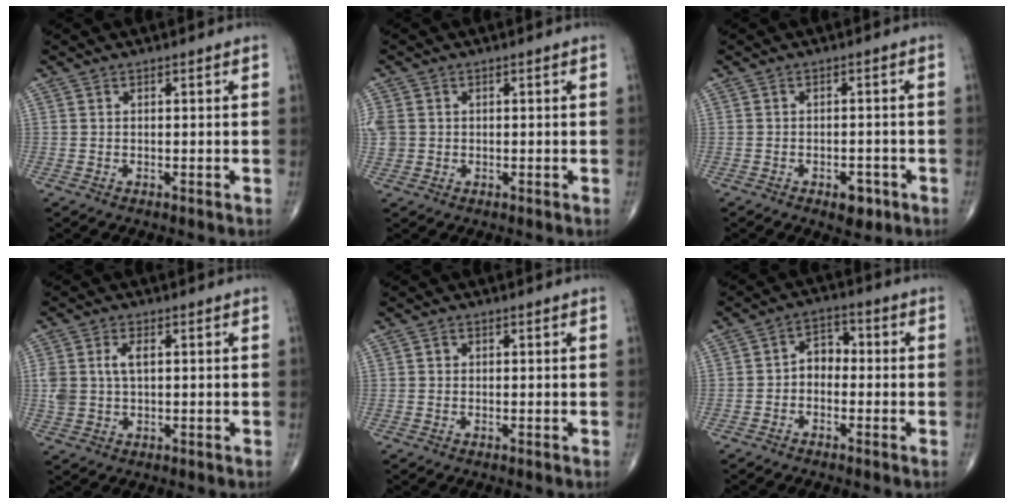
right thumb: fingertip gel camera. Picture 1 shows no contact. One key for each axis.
{"total": 5.0, "fx": 0.5, "fy": 4.3, "fz": 2.5, "tx": -0.067, "ty": 0.007, "tz": 0.016}
{"total": 3.8, "fx": -2.0, "fy": 2.1, "fz": 2.5, "tx": -0.022, "ty": 0.007, "tz": -0.024}
{"total": 5.1, "fx": 1.1, "fy": 3.0, "fz": 4.0, "tx": -0.084, "ty": 0.006, "tz": 0.022}
{"total": 0.8, "fx": 0.1, "fy": 0.8, "fz": 0.3, "tx": -0.001, "ty": 0.002, "tz": 0.000}
{"total": 4.7, "fx": -0.9, "fy": 3.4, "fz": 3.1, "tx": -0.030, "ty": 0.025, "tz": -0.031}